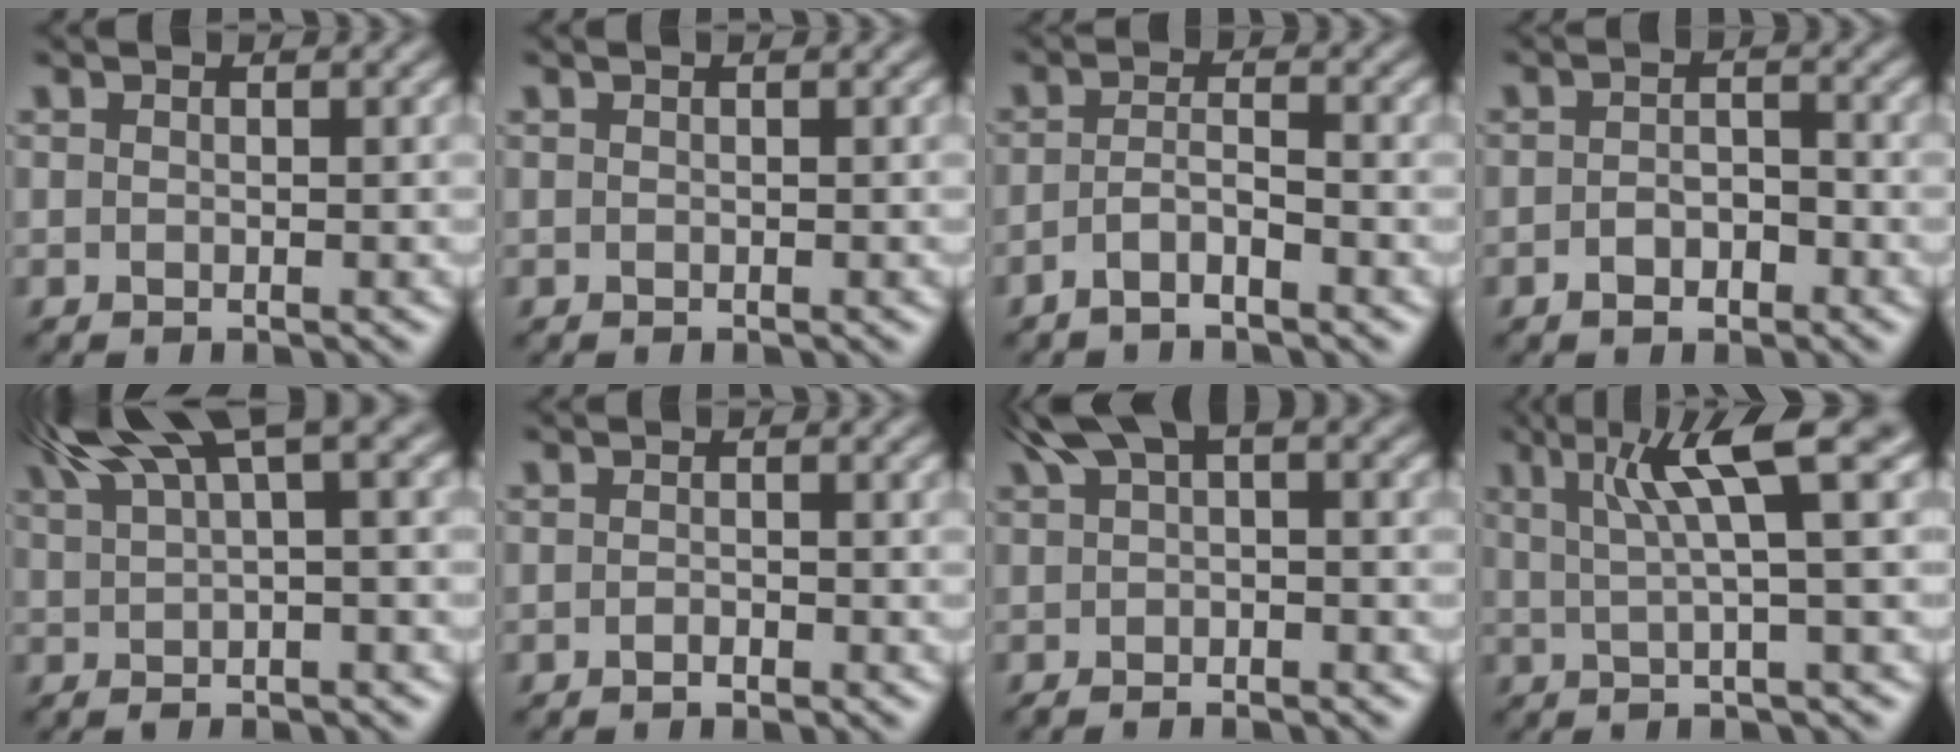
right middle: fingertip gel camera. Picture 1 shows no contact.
{"total": 0.0}
{"total": 1.9, "force": [-1.2, 0.4, 1.4], "torque": [-0.030, 0.006, -0.030]}
{"total": 1.9, "force": [-1.1, 1.1, 1.1], "torque": [-0.021, 0.004, -0.020]}
{"total": 8.9, "force": [4.3, 2.3, 7.5], "torque": [-0.120, 0.025, 0.078]}
{"total": 0.8, "force": [-0.6, 0.3, 0.4], "torque": [-0.008, 0.001, -0.010]}
{"total": 4.4, "force": [1.0, 1.6, 3.9], "torque": [-0.069, 0.003, 0.011]}
{"total": 6.4, "force": [2.3, 0.7, 5.9], "torque": [-0.090, 0.010, 0.039]}